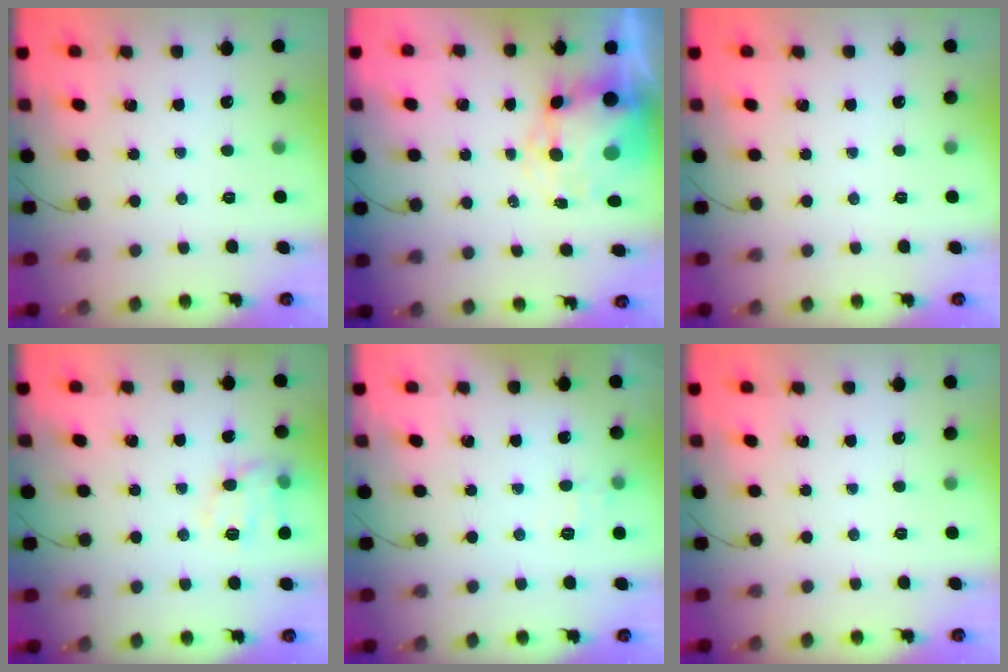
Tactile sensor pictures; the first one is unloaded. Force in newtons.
{"total": 7.9, "press": 7.7, "slide": 2.1}
{"total": 0.0}
{"total": 11.1, "press": 11.1, "slide": 0.2}
{"total": 6.9, "press": 6.7, "slide": 1.7}
{"total": 0.0}